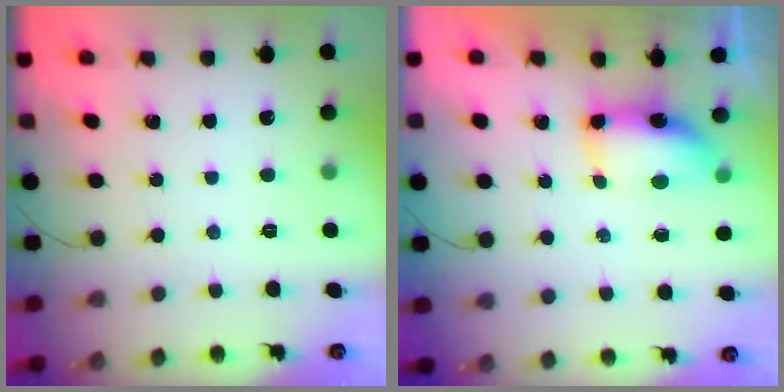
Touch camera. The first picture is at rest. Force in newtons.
{"total": 7.7, "press": 7.7, "slide": 0.6}